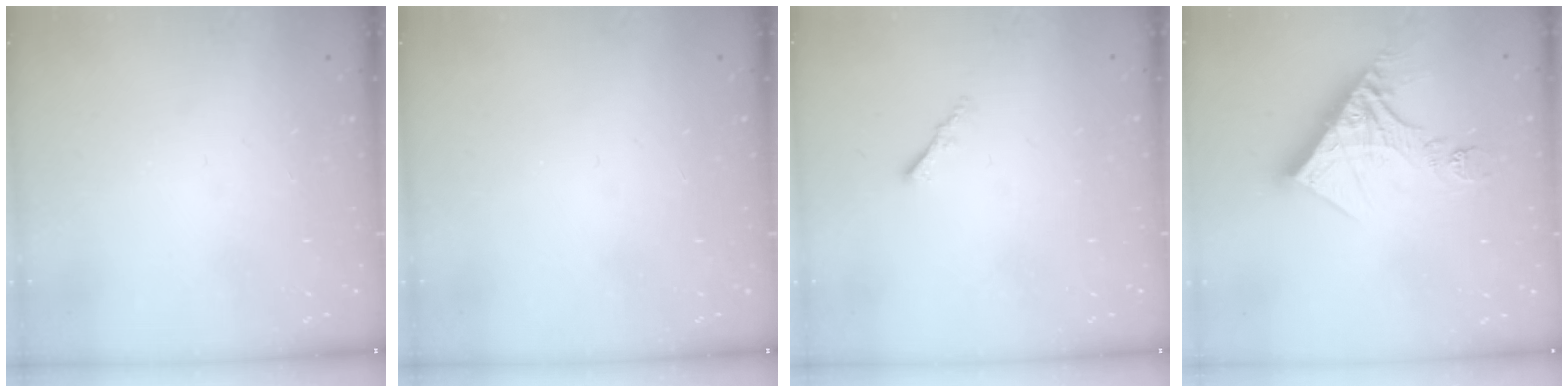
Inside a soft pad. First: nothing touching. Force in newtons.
{"total": 0.0}
{"total": 1.2, "press": 1.1, "slide": 0.4}
{"total": 13.4, "press": 13.4, "slide": 1.1}